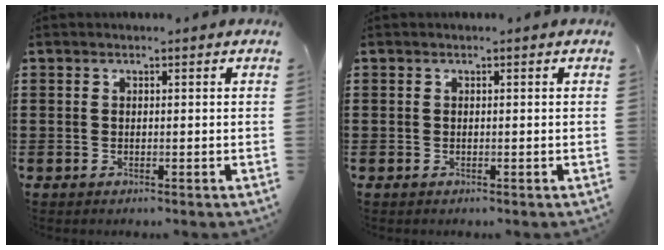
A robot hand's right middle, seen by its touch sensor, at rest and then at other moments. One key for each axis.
{"total": 0.0}